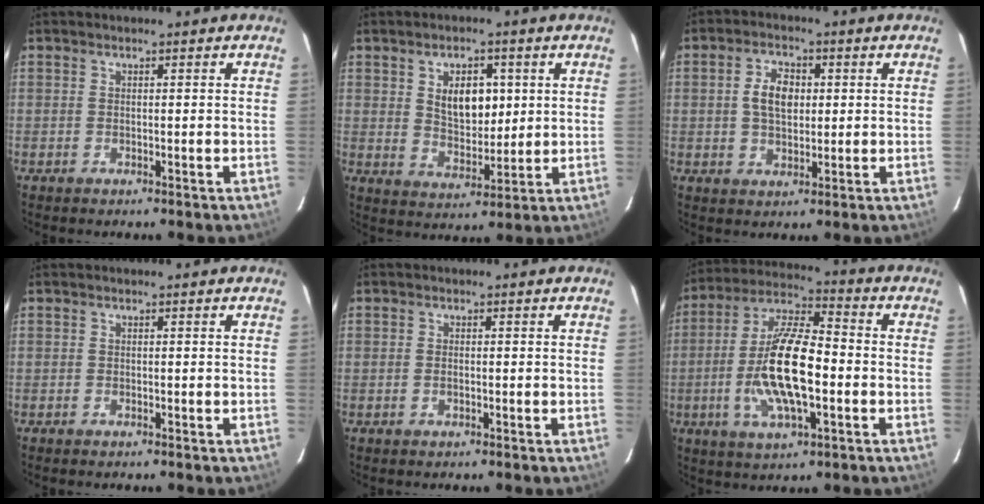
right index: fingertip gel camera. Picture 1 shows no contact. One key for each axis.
{"total": 7.4, "fx": 2.6, "fy": 4.1, "fz": 5.6, "tx": -0.087, "ty": 0.001, "tz": 0.054}
{"total": 6.1, "fx": 0.8, "fy": 3.8, "fz": 4.7, "tx": -0.087, "ty": 0.012, "tz": 0.018}
{"total": 0.9, "fx": 0.0, "fy": -0.6, "fz": -0.6, "tx": 0.011, "ty": -0.005, "tz": 0.000}
{"total": 1.0, "fx": -0.3, "fy": 0.5, "fz": 0.8, "tx": -0.015, "ty": 0.000, "tz": -0.007}
{"total": 15.9, "fx": -3.0, "fy": 4.8, "fz": 14.9, "tx": -0.297, "ty": 0.000, "tz": -0.059}